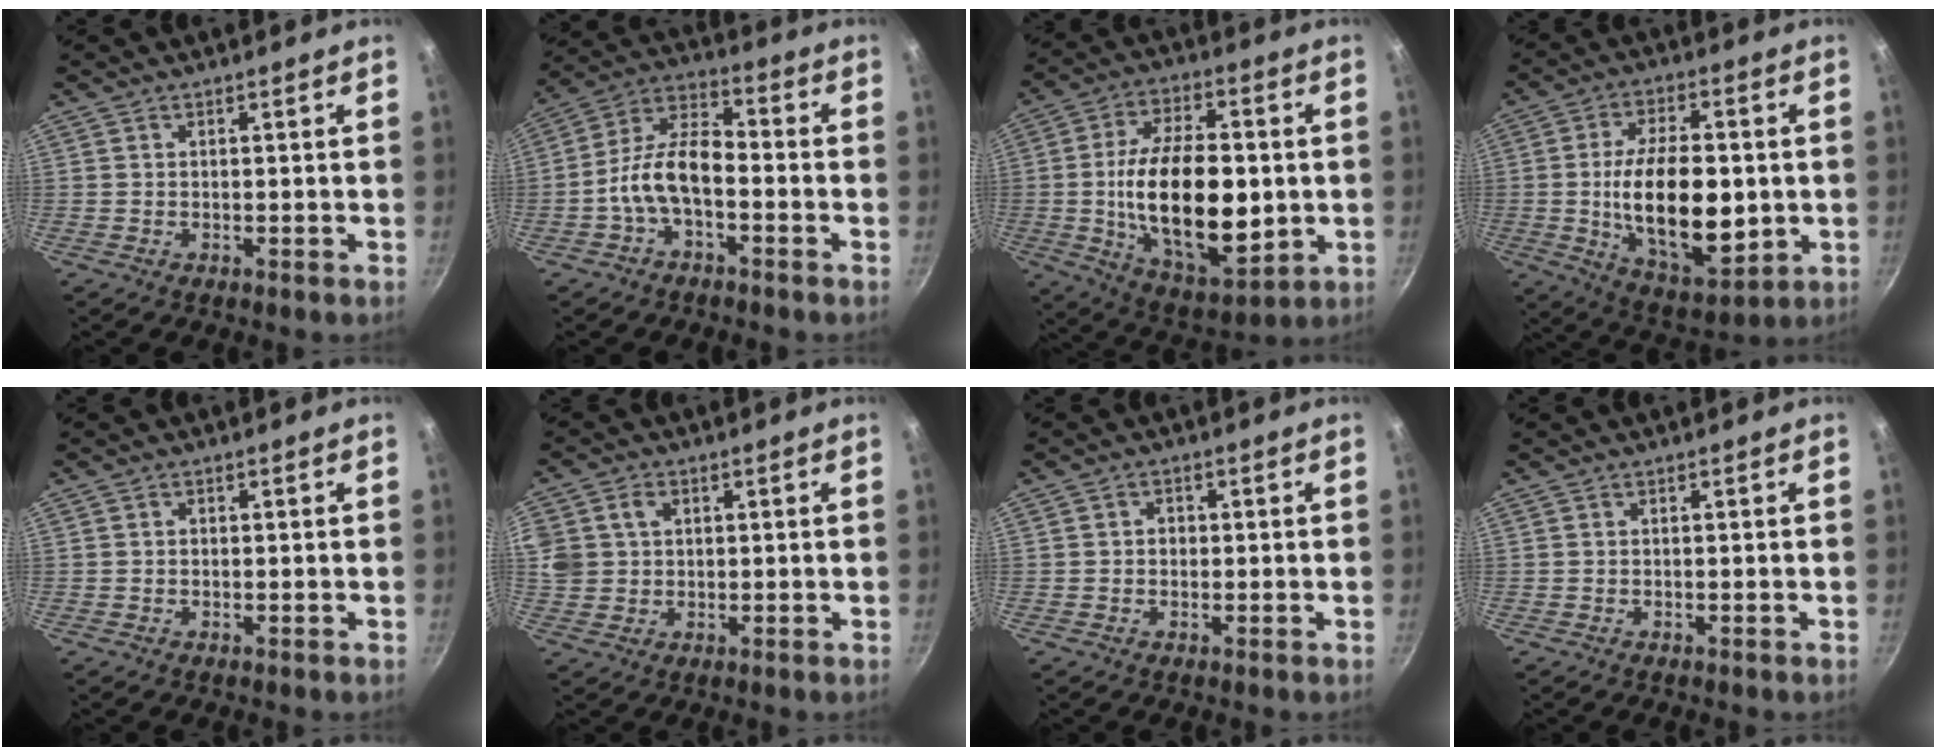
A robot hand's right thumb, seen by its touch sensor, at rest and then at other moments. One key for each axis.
{"total": 10.3, "fx": -3.4, "fy": 5.2, "fz": 8.2, "tx": -0.146, "ty": 0.047, "tz": -0.077}
{"total": 23.1, "fx": -1.2, "fy": 12.1, "fz": 19.7, "tx": -0.319, "ty": -0.003, "tz": -0.010}
{"total": 19.9, "fx": -1.2, "fy": 10.3, "fz": 17.0, "tx": -0.262, "ty": -0.009, "tz": -0.010}
{"total": 0.7, "fx": 0.1, "fy": 0.6, "fz": 0.2, "tx": -0.003, "ty": 0.004, "tz": 0.002}
{"total": 10.0, "fx": 2.6, "fy": 8.4, "fz": 4.7, "tx": -0.103, "ty": 0.011, "tz": 0.050}
{"total": 1.9, "fx": 0.0, "fy": 1.7, "fz": 0.9, "tx": -0.006, "ty": 0.003, "tz": -0.001}
{"total": 0.0}